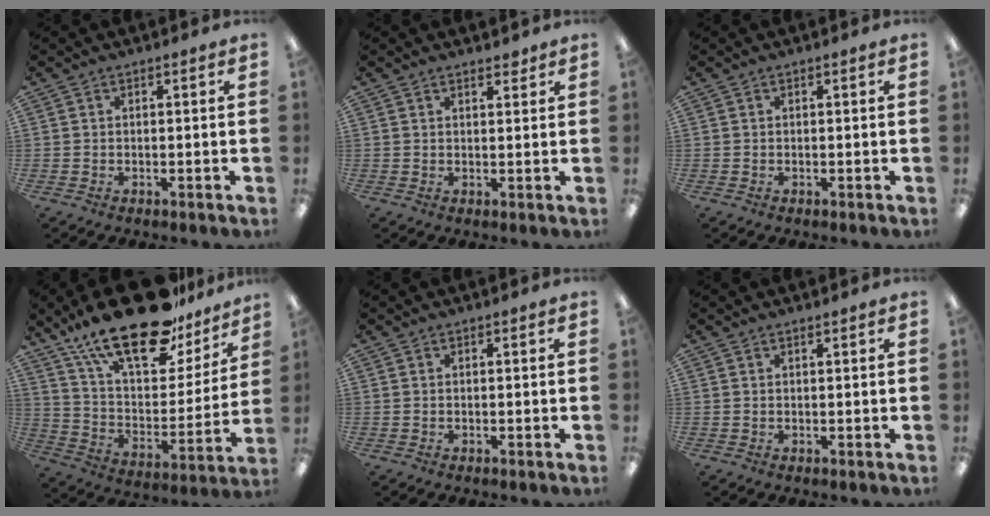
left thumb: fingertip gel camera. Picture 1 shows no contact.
{"total": 2.1, "force": [1.8, 0.8, 0.7], "torque": [0.001, -0.009, 0.030]}
{"total": 0.0}
{"total": 25.7, "force": [18.1, 10.2, 15.2], "torque": [-0.244, -0.112, 0.311]}
{"total": 0.0}
{"total": 0.6, "force": [0.5, 0.1, 0.2], "torque": [-0.005, 0.001, 0.009]}